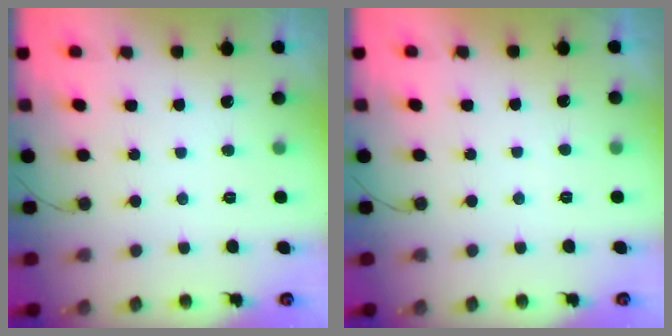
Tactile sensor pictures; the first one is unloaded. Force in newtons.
{"total": 0.9, "press": 0.8, "slide": 0.4}